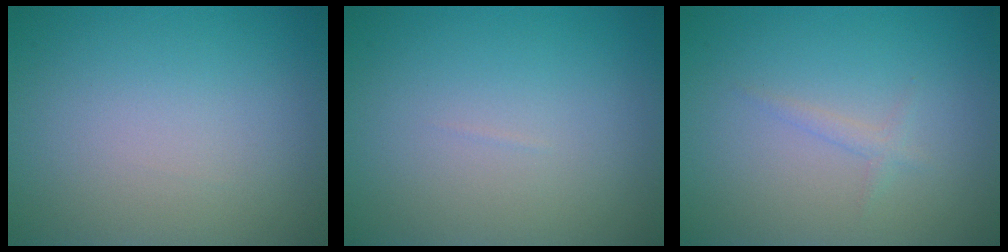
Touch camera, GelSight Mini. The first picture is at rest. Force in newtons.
{"total": 0.0}
{"total": 0.9, "press": 0.9, "slide": 0.1}